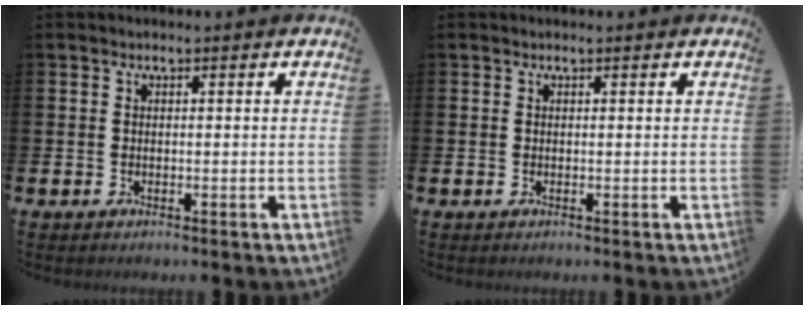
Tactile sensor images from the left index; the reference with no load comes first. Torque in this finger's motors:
{"motor_torque": [0.22, -0.63, -0.07, -0.01]}